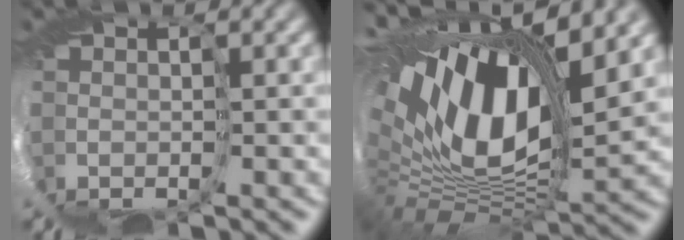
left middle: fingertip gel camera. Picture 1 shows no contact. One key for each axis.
{"total": 14.6, "fx": 8.0, "fy": 6.2, "fz": 10.5, "tx": -0.200, "ty": 0.031, "tz": 0.133}